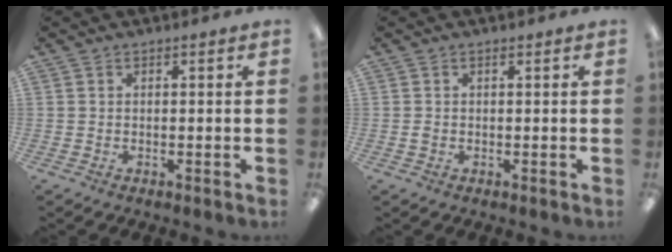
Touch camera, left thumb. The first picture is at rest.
{"total": 1.0, "force": [0.0, 0.6, 0.7], "torque": [-0.015, 0.004, -0.001]}